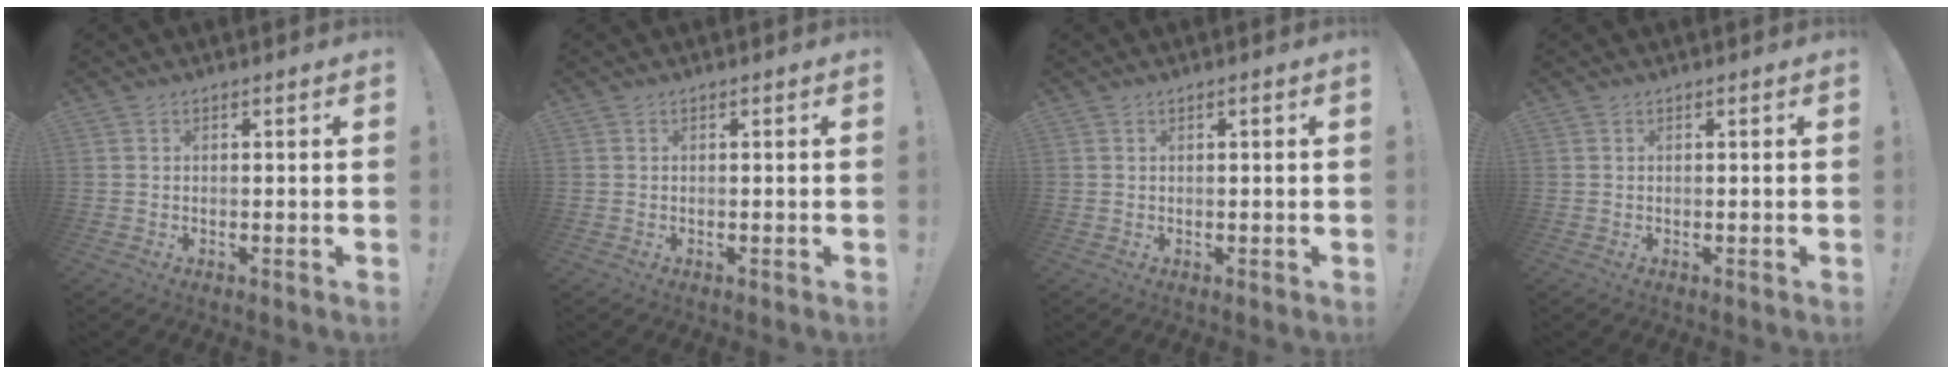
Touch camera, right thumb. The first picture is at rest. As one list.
[{"total": 0.0}, {"total": 0.8, "force": [0.2, -0.2, 0.8], "torque": [-0.006, -0.004, 0.000]}, {"total": 0.0}]